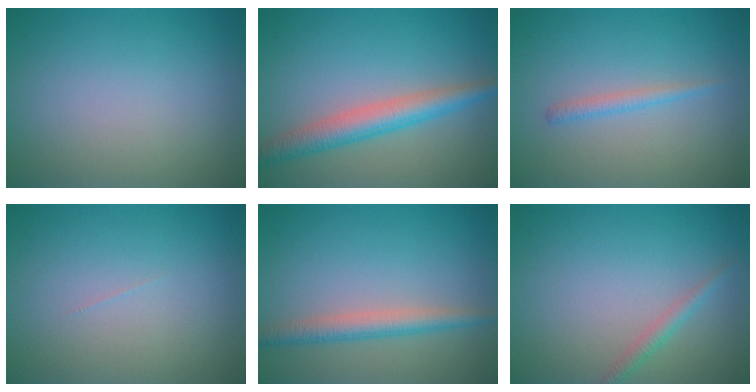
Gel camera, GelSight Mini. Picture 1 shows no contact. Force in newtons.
{"total": 4.2, "press": 4.2, "slide": 0.0}
{"total": 1.2, "press": 1.2, "slide": 0.0}
{"total": 0.0}
{"total": 2.7, "press": 2.7, "slide": 0.1}
{"total": 1.4, "press": 1.4, "slide": 0.1}